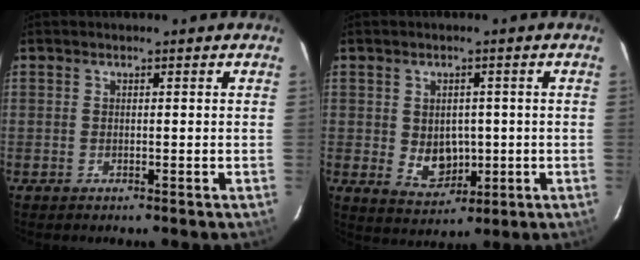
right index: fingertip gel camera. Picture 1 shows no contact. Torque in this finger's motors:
{"motor_torque": [0.57, 0.02, 0.27, 0.07]}